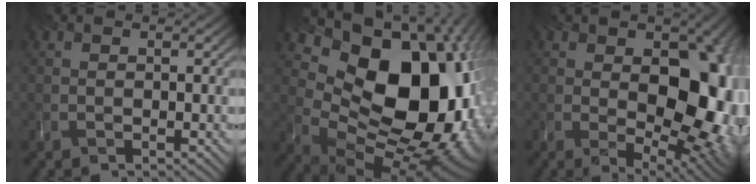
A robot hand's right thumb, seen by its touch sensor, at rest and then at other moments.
{"total": 19.5, "force": [4.4, 13.2, 13.7], "torque": [-0.215, -0.031, 0.110]}
{"total": 14.6, "force": [0.5, 9.2, 11.4], "torque": [-0.139, -0.033, 0.027]}